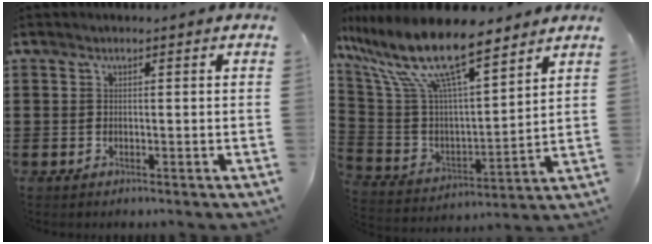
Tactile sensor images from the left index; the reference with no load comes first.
{"total": 14.4, "force": [10.5, 3.4, 9.3], "torque": [-0.226, -0.057, 0.182]}